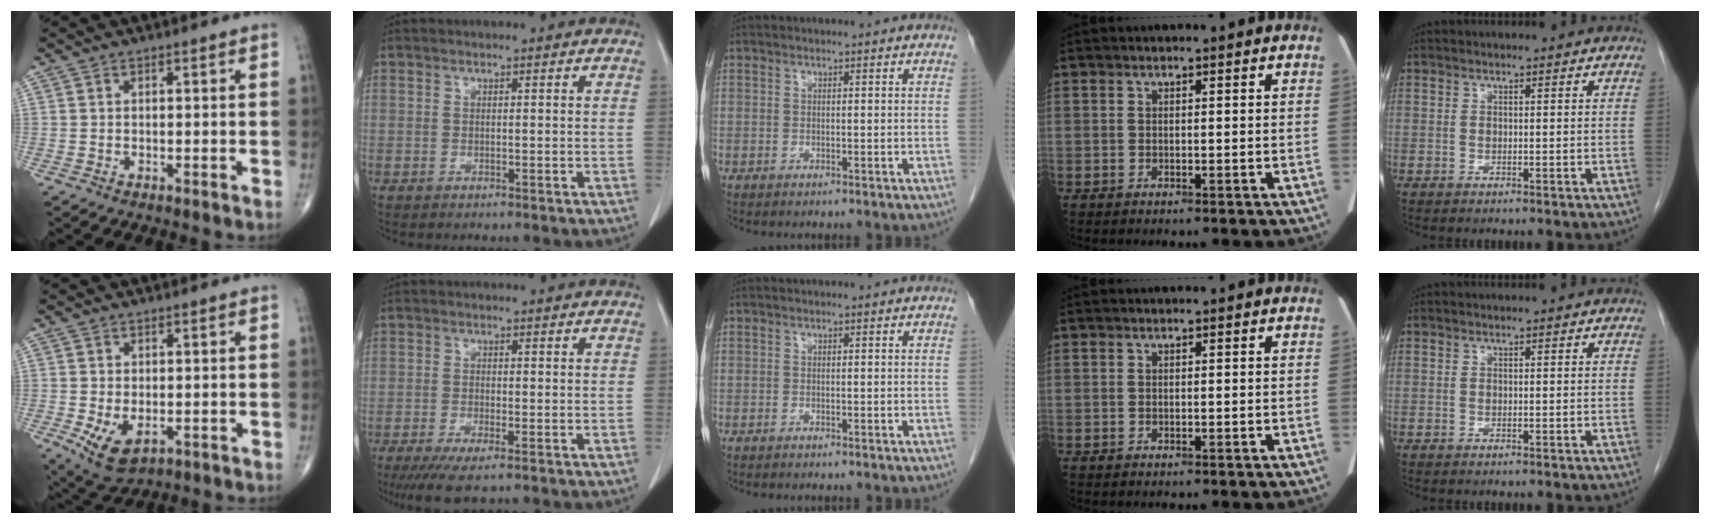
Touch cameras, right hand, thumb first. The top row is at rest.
{"thumb": {"total": 6.7, "force": [-1.6, 4.0, 5.1], "torque": [-0.090, -0.011, -0.015]}, "index": {"total": 5.9, "force": [-4.2, 1.0, 4.0], "torque": [-0.062, -0.014, -0.067]}}